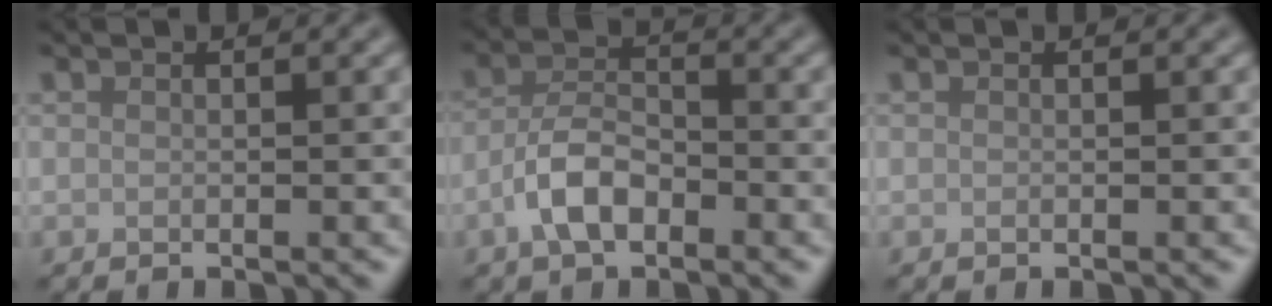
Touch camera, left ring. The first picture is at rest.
{"total": 4.2, "force": [-2.1, 2.0, 3.0], "torque": [-0.054, 0.008, -0.048]}
{"total": 0.0}